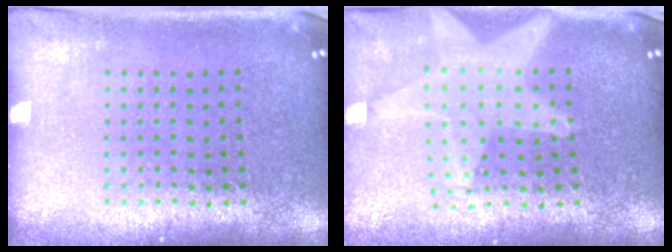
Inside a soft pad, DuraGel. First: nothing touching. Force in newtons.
{"total": 1.8, "press": 1.6, "slide": 0.8}